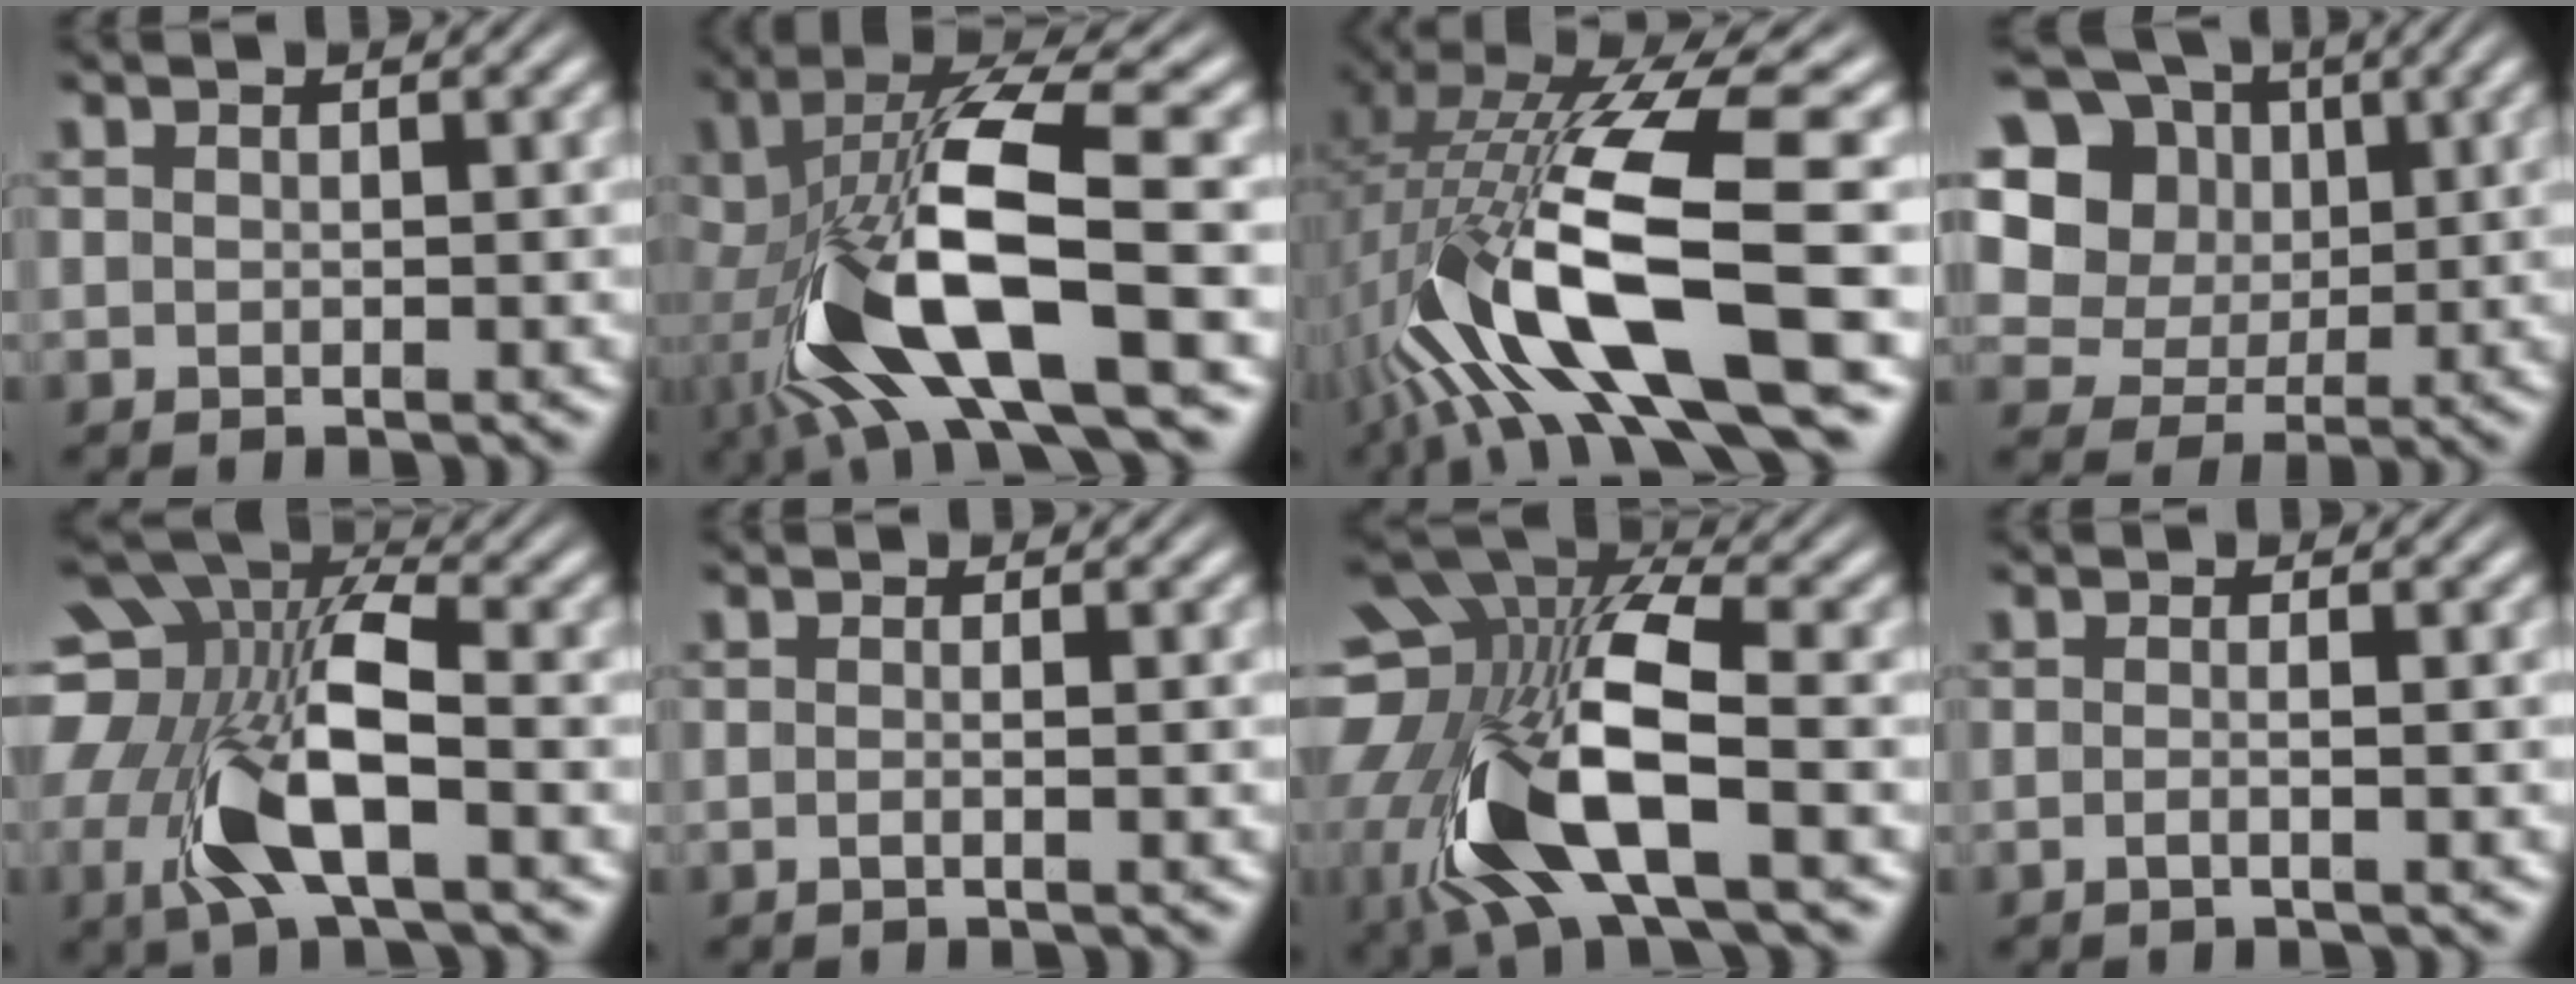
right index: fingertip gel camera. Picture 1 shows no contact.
{"total": 11.2, "force": [-2.5, 4.5, 10.0], "torque": [-0.204, -0.022, -0.026]}
{"total": 12.4, "force": [-2.8, 4.8, 11.1], "torque": [-0.228, -0.025, -0.022]}
{"total": 14.3, "force": [3.0, 12.0, 7.1], "torque": [-0.153, -0.020, 0.046]}
{"total": 10.9, "force": [-0.2, 7.1, 8.3], "torque": [-0.175, -0.015, -0.001]}
{"total": 0.9, "force": [-0.6, -0.1, 0.6], "torque": [-0.016, -0.002, -0.013]}
{"total": 12.8, "force": [-1.2, 7.4, 10.3], "torque": [-0.213, -0.026, -0.011]}
{"total": 1.2, "force": [-0.8, -0.3, 0.8], "torque": [-0.021, -0.005, -0.015]}